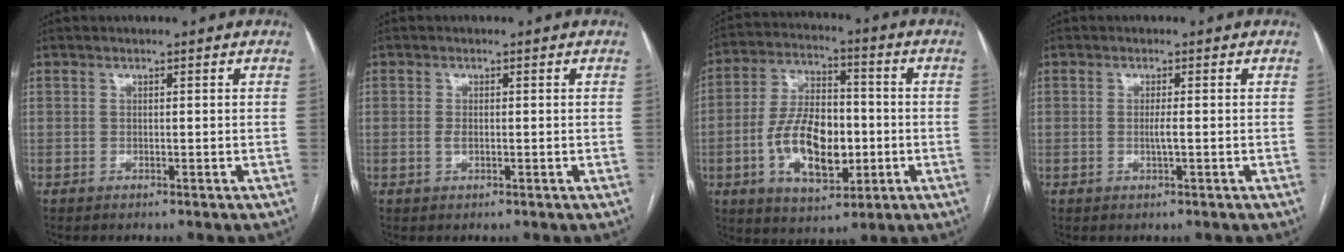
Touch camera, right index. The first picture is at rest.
{"total": 1.3, "force": [-0.2, 0.6, 1.2], "torque": [-0.025, 0.000, -0.003]}
{"total": 13.6, "force": [-3.0, 6.6, 11.5], "torque": [-0.224, 0.012, -0.048]}
{"total": 1.4, "force": [-0.3, -0.1, 1.4], "torque": [-0.029, -0.002, -0.006]}